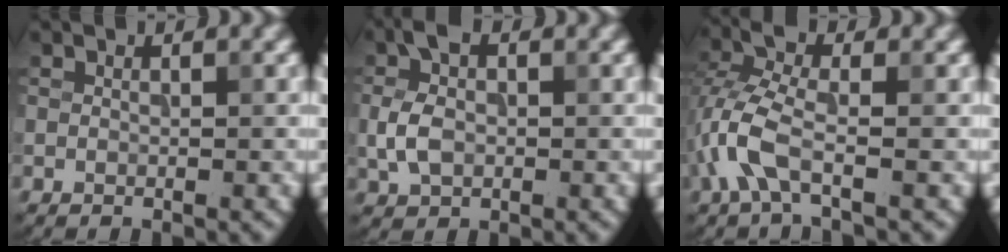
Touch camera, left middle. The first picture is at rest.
{"total": 3.8, "force": [-0.2, 2.6, 2.8], "torque": [-0.061, 0.007, -0.011]}
{"total": 4.8, "force": [-1.8, 1.9, 4.0], "torque": [-0.102, 0.008, -0.046]}